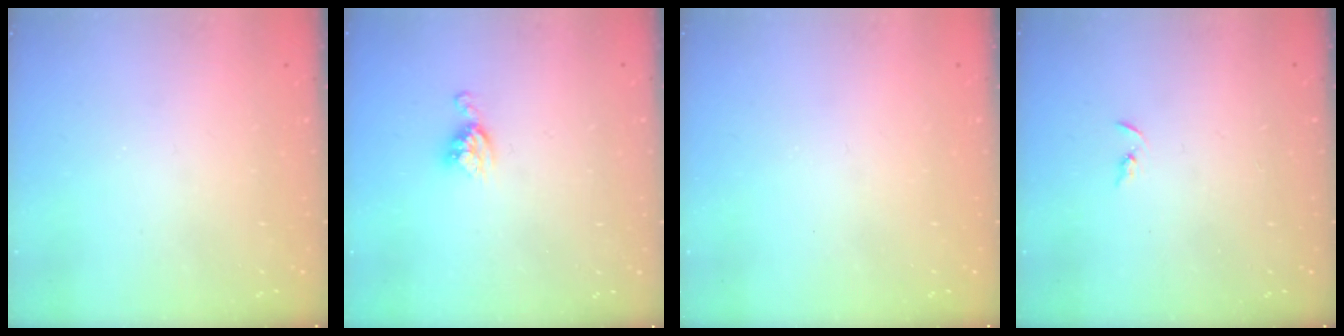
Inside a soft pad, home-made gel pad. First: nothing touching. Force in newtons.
{"total": 5.5, "press": 5.5, "slide": 0.1}
{"total": 0.0}
{"total": 2.4, "press": 2.3, "slide": 0.2}